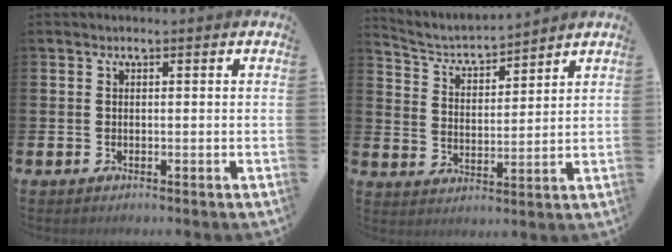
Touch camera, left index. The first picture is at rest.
{"total": 4.0, "force": [3.9, 0.7, 0.7], "torque": [-0.037, -0.032, 0.063]}